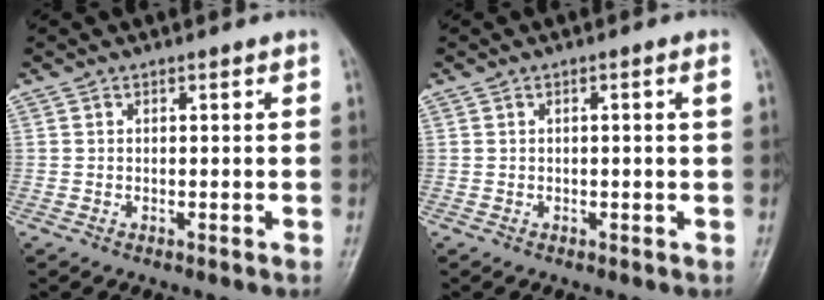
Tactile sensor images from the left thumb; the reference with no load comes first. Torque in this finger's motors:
{"motor_torque": [0.05, -0.18, 0.01, 0.03, 0.02]}